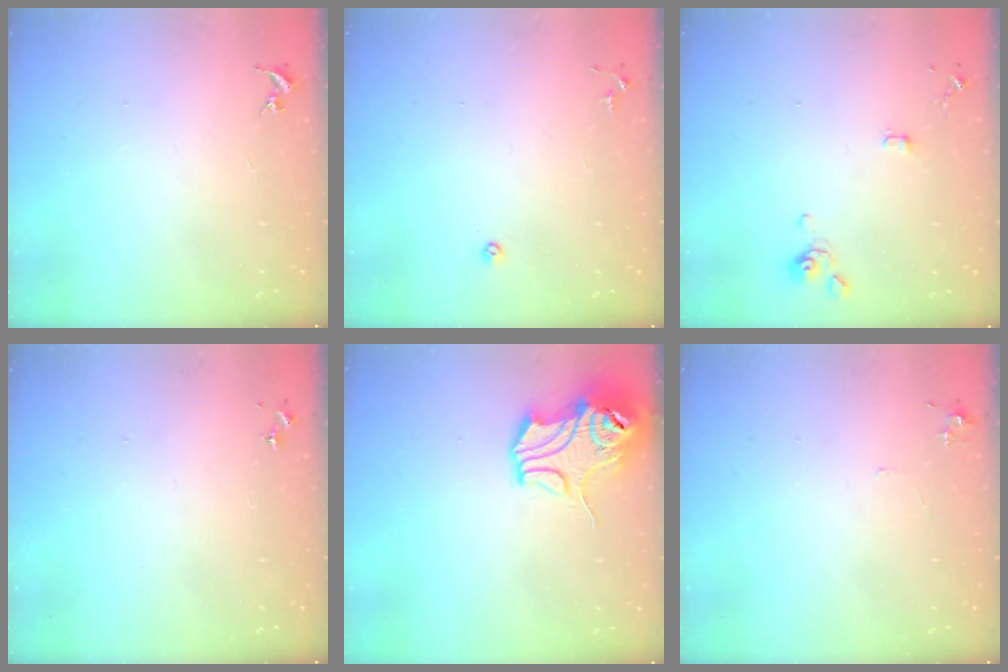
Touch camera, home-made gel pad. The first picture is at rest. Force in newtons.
{"total": 3.5, "press": 3.4, "slide": 0.7}
{"total": 5.5, "press": 5.4, "slide": 0.8}
{"total": 0.0}
{"total": 12.8, "press": 12.7, "slide": 1.7}
{"total": 5.2, "press": 5.1, "slide": 0.7}